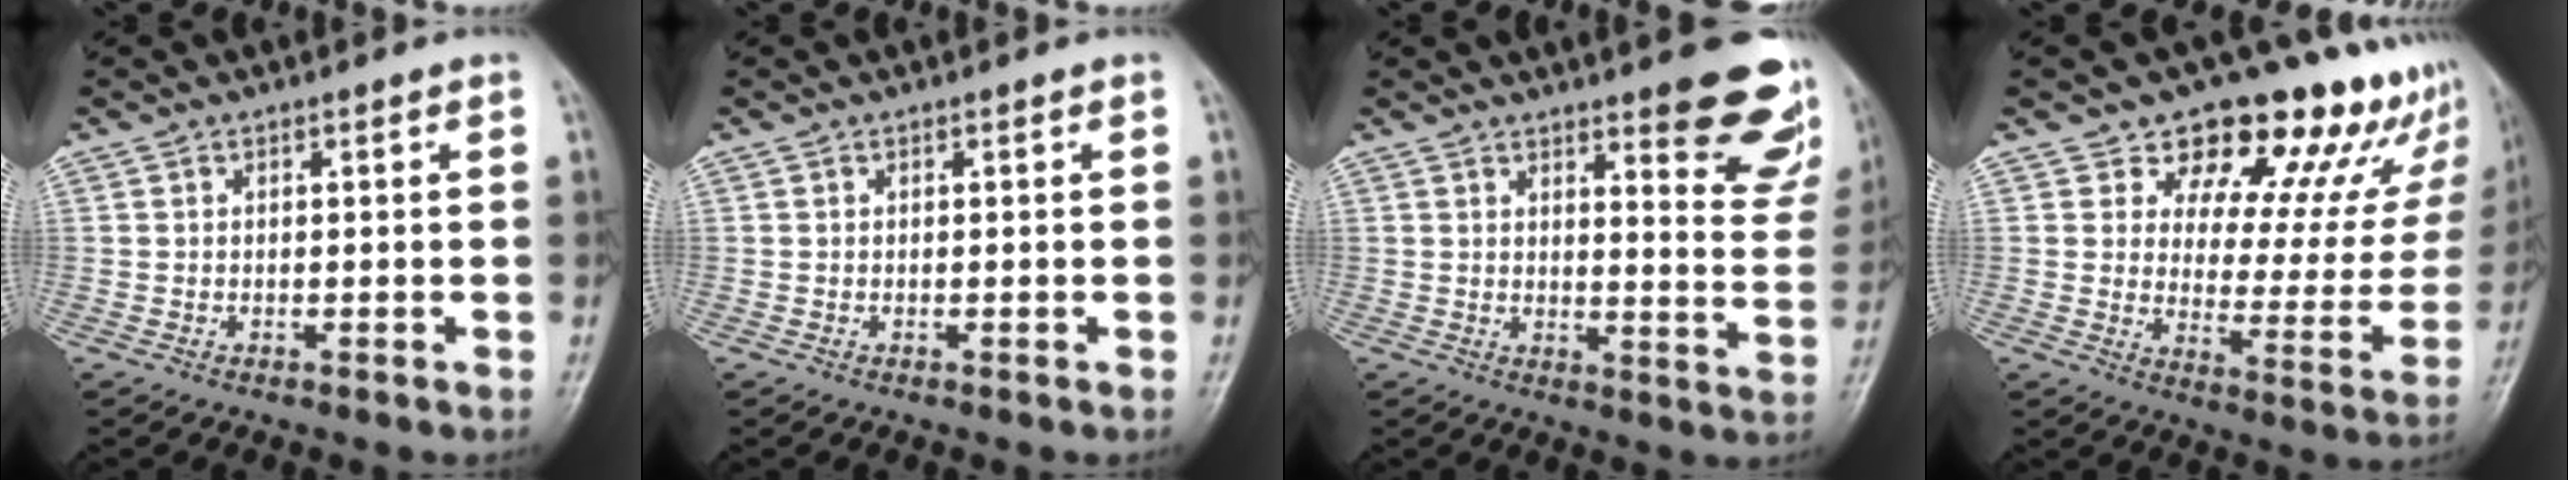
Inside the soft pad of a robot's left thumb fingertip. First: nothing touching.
{"total": 0.0}
{"total": 15.2, "force": [10.0, 4.0, 10.7], "torque": [-0.089, -0.067, 0.117]}
{"total": 19.9, "force": [15.4, 9.3, 8.5], "torque": [-0.046, -0.096, 0.187]}